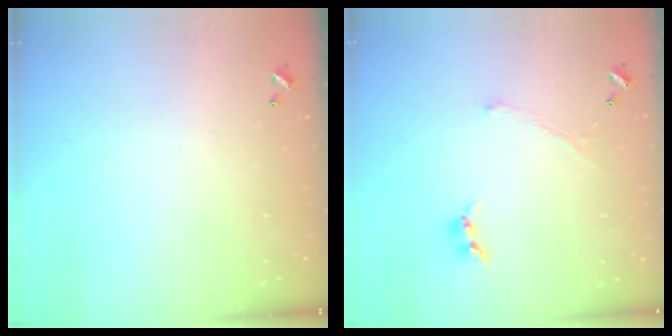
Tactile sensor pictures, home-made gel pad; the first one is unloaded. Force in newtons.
{"total": 1.3, "press": 1.2, "slide": 0.5}